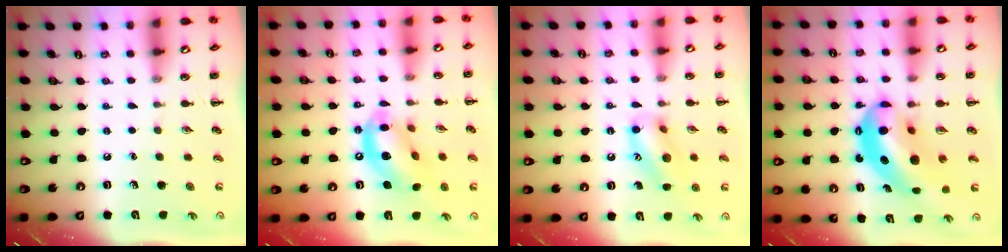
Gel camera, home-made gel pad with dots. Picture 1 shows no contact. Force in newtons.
{"total": 13.3, "press": 12.9, "slide": 3.4}
{"total": 13.7, "press": 13.6, "slide": 1.7}
{"total": 13.2, "press": 12.9, "slide": 3.1}